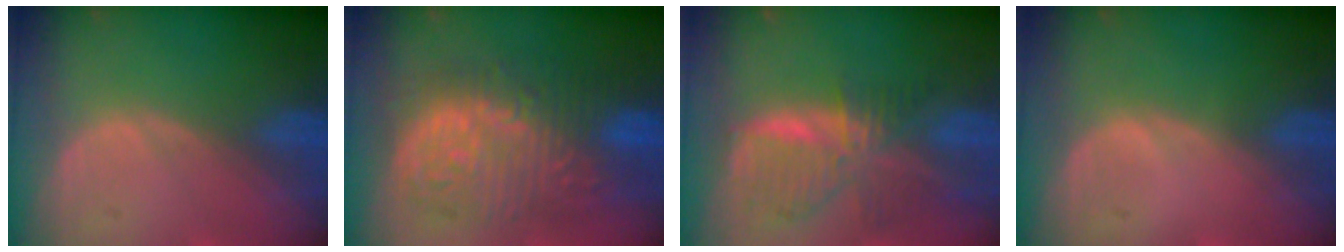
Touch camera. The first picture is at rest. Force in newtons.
{"total": 13.3, "press": 13.3, "slide": 1.2}
{"total": 8.7, "press": 7.5, "slide": 4.3}
{"total": 0.0}